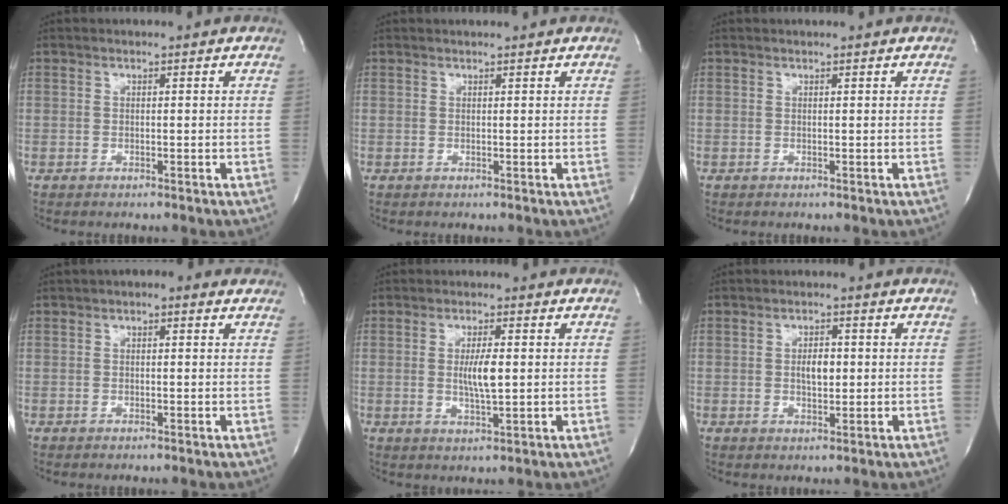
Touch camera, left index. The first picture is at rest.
{"total": 1.0, "force": [0.9, -0.1, 0.3], "torque": [-0.004, 0.007, 0.012]}
{"total": 0.0}
{"total": 2.1, "force": [0.5, 1.2, 1.6], "torque": [-0.028, 0.014, 0.003]}
{"total": 4.5, "force": [0.1, 0.7, 4.4], "torque": [-0.083, -0.006, 0.002]}
{"total": 3.2, "force": [0.0, 1.5, 2.8], "torque": [-0.049, -0.001, 0.002]}